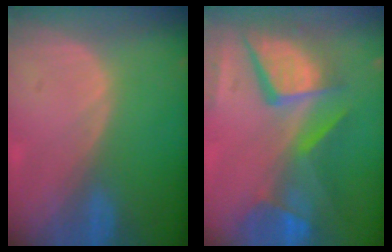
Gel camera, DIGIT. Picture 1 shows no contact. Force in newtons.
{"total": 12.4, "press": 10.2, "slide": 7.1}